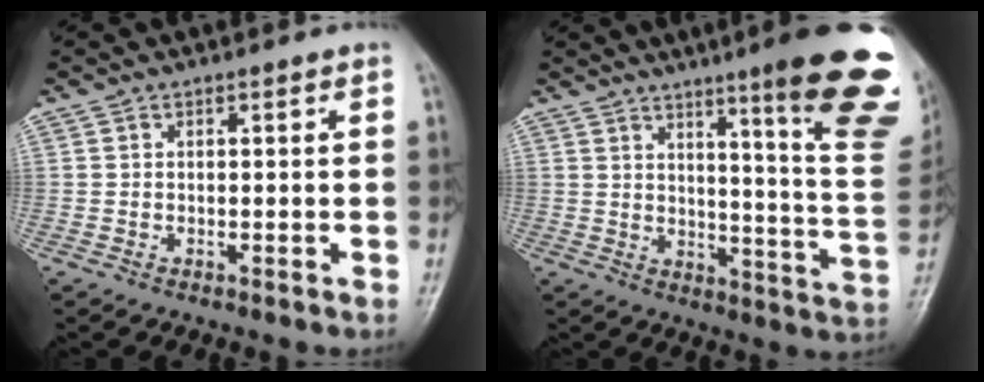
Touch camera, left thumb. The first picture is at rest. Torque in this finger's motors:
{"motor_torque": [2.38, 0.92, 1.64, -1.13, 0.44]}